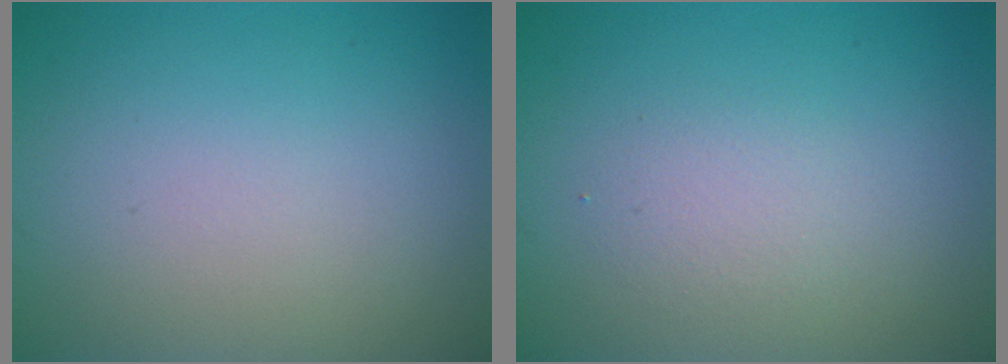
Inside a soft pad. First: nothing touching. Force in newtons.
{"total": 1.6, "press": 1.6, "slide": 0.3}